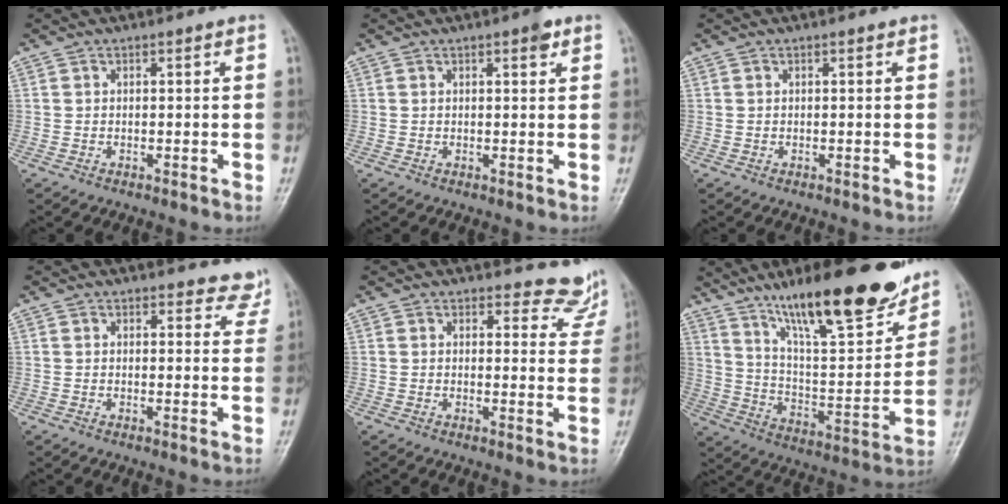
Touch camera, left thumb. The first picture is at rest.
{"total": 2.0, "force": [1.1, 0.6, 1.5], "torque": [-0.017, -0.004, 0.013]}
{"total": 0.0}
{"total": 5.2, "force": [4.8, 2.0, 0.1], "torque": [0.038, -0.028, 0.032]}
{"total": 6.8, "force": [6.4, 2.2, -0.4], "torque": [0.042, -0.053, 0.053]}
{"total": 24.9, "force": [17.1, 6.4, 16.9], "torque": [-0.229, -0.071, 0.280]}